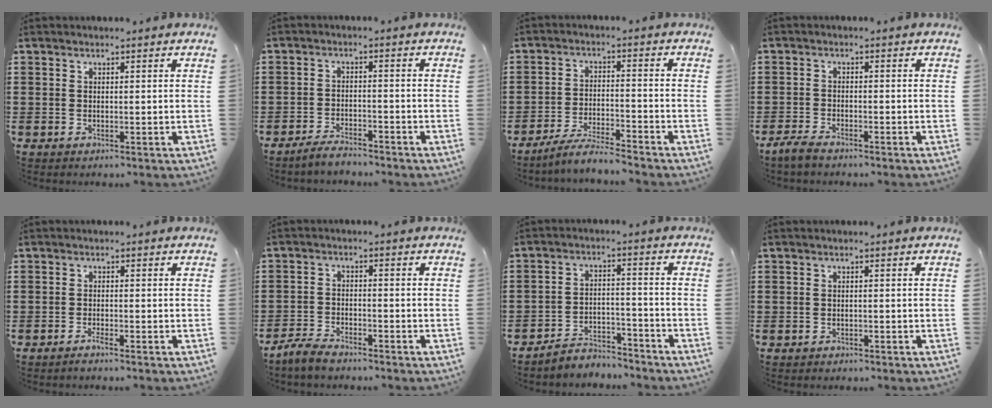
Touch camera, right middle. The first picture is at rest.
{"total": 3.2, "force": [-3.0, 0.5, 1.0], "torque": [-0.019, 0.008, -0.060]}
{"total": 5.0, "force": [-4.7, 0.2, 1.8], "torque": [-0.038, -0.003, -0.093]}
{"total": 2.6, "force": [-2.2, 0.8, 1.1], "torque": [-0.035, 0.003, -0.049]}
{"total": 1.2, "force": [-0.9, -0.1, 0.7], "torque": [-0.015, -0.006, -0.016]}
{"total": 3.5, "force": [-3.2, 0.9, 1.1], "torque": [-0.035, 0.005, -0.070]}
{"total": 4.8, "force": [-4.7, 0.9, 0.4], "torque": [-0.011, 0.010, -0.098]}
{"total": 0.9, "force": [-0.8, 0.6, 0.0], "torque": [0.000, 0.003, -0.018]}